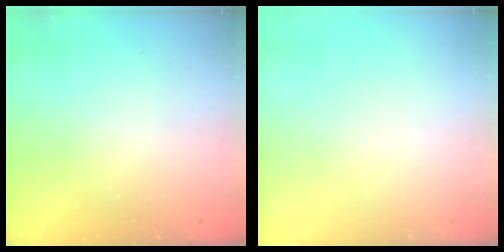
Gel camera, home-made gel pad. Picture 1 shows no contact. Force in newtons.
{"total": 0.0}